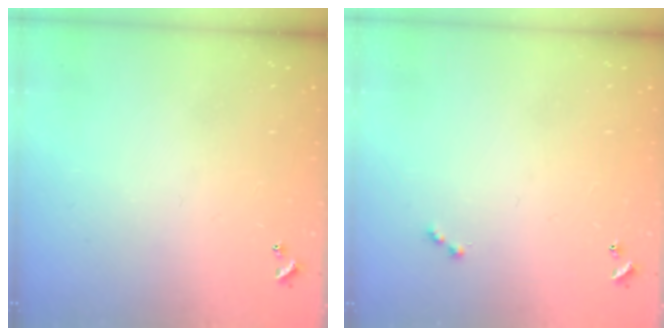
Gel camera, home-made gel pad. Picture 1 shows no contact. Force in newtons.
{"total": 0.0}